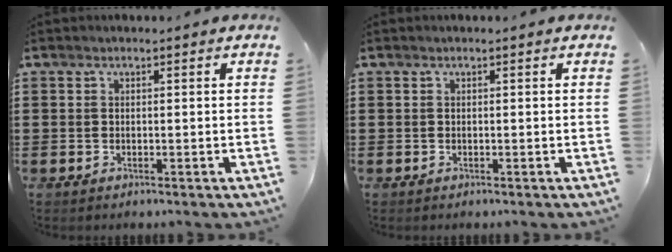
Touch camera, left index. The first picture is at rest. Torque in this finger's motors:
{"motor_torque": [0.00, 0.00, 0.00, 0.00]}